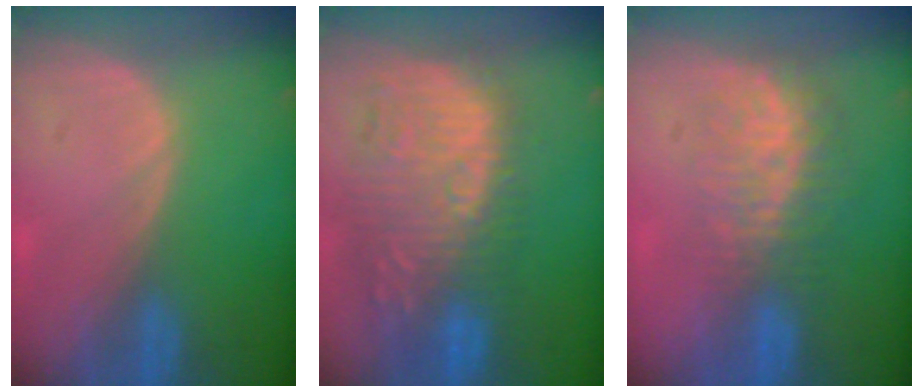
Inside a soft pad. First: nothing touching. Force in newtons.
{"total": 12.4, "press": 11.5, "slide": 4.7}
{"total": 8.3, "press": 7.2, "slide": 4.1}